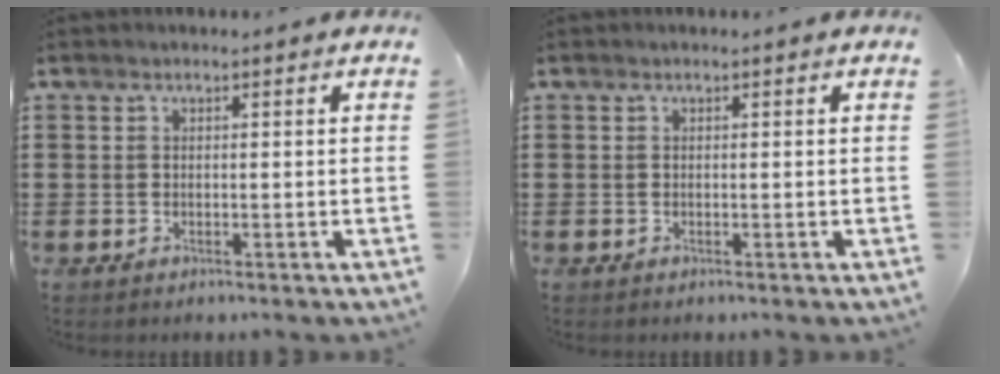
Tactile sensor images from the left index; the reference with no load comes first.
{"total": 0.0}